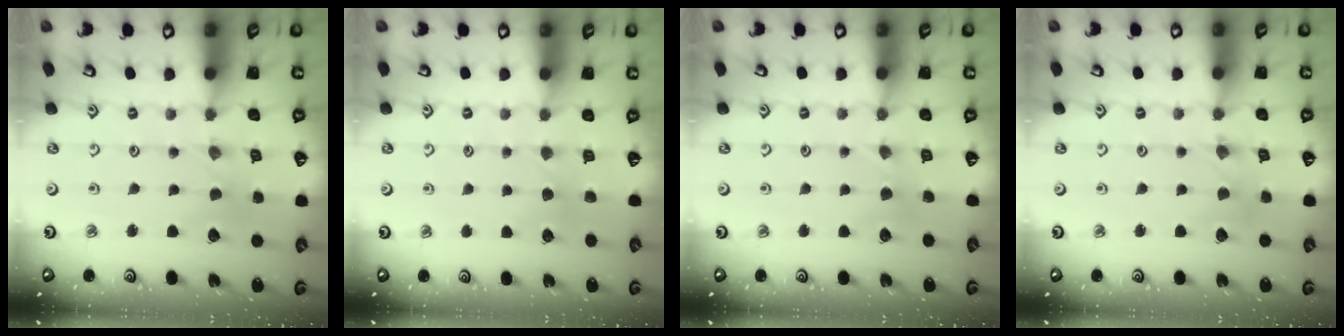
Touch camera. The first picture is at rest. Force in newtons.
{"total": 2.4, "press": 2.3, "slide": 0.5}
{"total": 1.9, "press": 1.9, "slide": 0.4}
{"total": 0.8, "press": 0.8, "slide": 0.2}